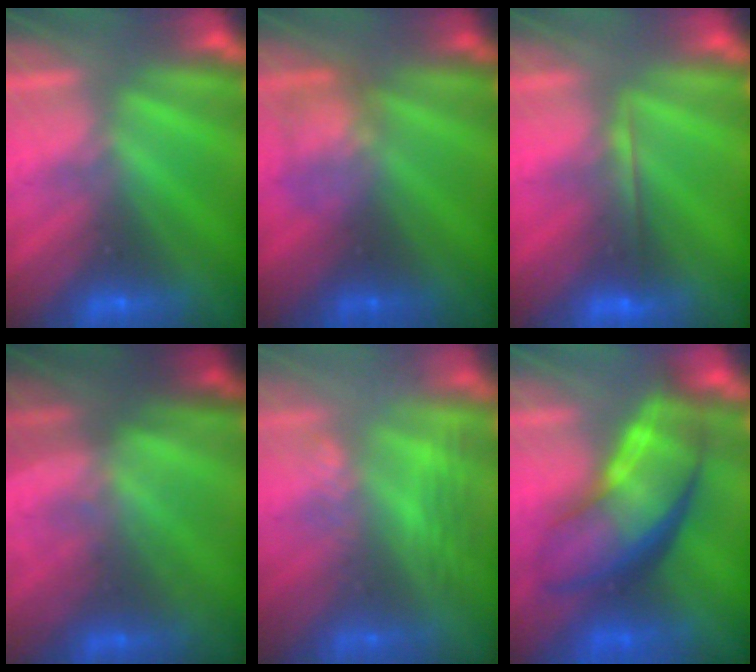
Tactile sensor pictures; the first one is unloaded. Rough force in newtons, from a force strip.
{"total": 2.3}
{"total": 2.0}
{"total": 1.3}
{"total": 3.0}
{"total": 7.9}